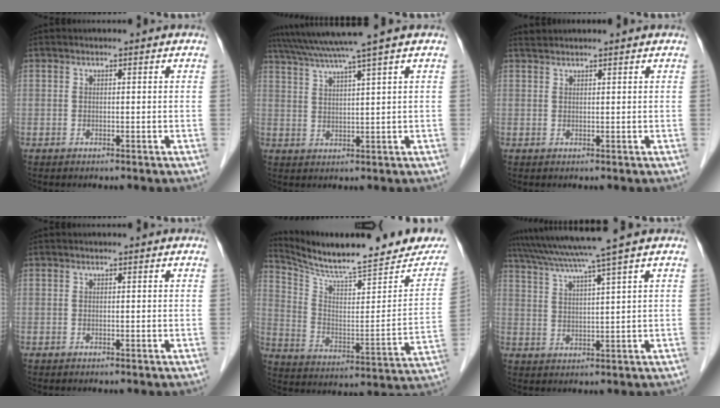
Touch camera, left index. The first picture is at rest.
{"total": 8.7, "force": [6.8, -2.0, 5.0], "torque": [-0.088, 0.019, 0.110]}
{"total": 2.2, "force": [2.2, -0.1, 0.5], "torque": [-0.005, 0.025, 0.042]}
{"total": 0.0}
{"total": 22.7, "force": [20.1, 2.8, 10.2], "torque": [-0.157, -0.047, 0.285]}
{"total": 9.9, "force": [7.8, -2.2, 5.8], "torque": [-0.102, 0.012, 0.123]}